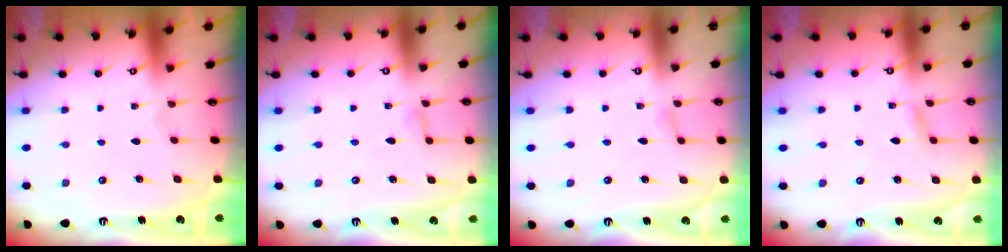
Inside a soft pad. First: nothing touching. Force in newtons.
{"total": 4.4, "press": 4.4, "slide": 0.6}
{"total": 1.9, "press": 1.8, "slide": 0.3}
{"total": 2.2, "press": 2.2, "slide": 0.2}